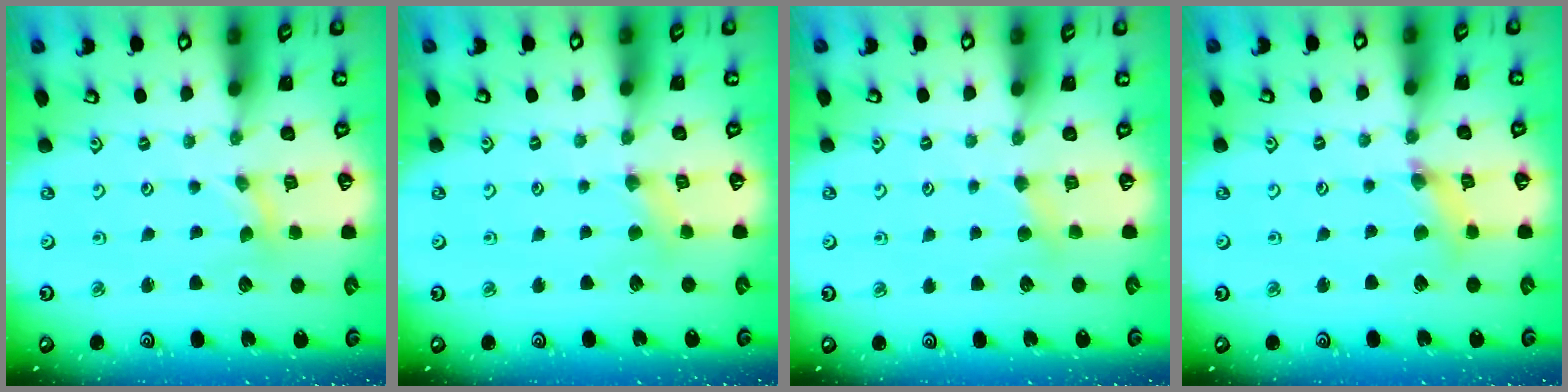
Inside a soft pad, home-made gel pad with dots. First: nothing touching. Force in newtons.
{"total": 2.8, "press": 2.7, "slide": 0.6}
{"total": 3.0, "press": 2.9, "slide": 0.5}
{"total": 4.1, "press": 4.1, "slide": 0.4}